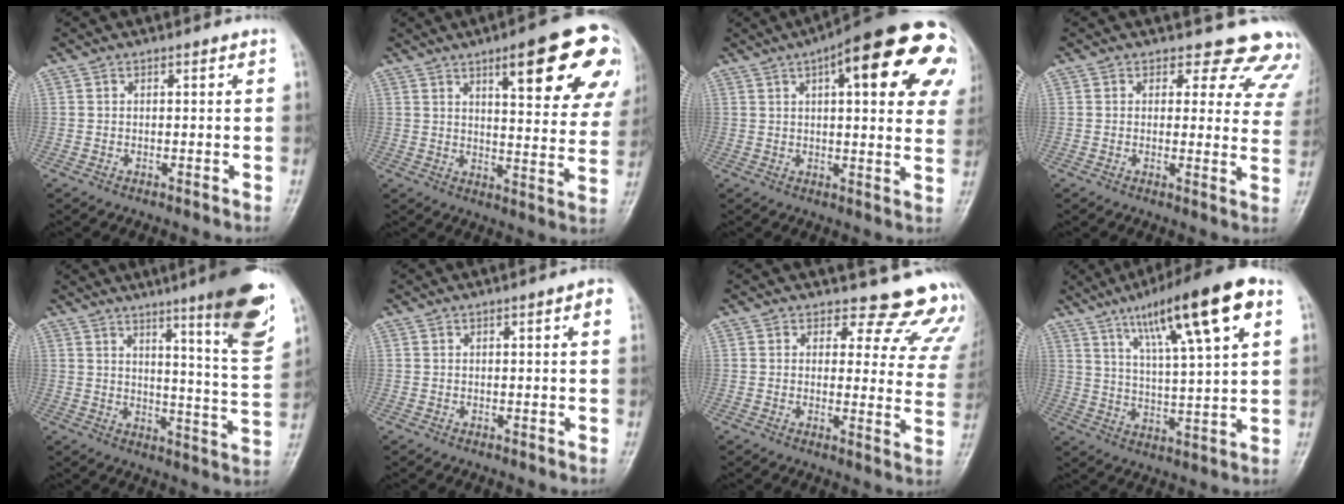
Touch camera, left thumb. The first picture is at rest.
{"total": 20.7, "force": [10.3, 5.5, 17.2], "torque": [-0.188, -0.031, 0.135]}
{"total": 25.4, "force": [9.9, 7.9, 22.0], "torque": [-0.241, 0.016, 0.125]}
{"total": 12.1, "force": [10.7, 5.3, 2.2], "torque": [0.029, -0.071, 0.084]}
{"total": 16.7, "force": [9.7, 1.4, 13.5], "torque": [-0.167, -0.057, 0.135]}
{"total": 2.5, "force": [0.8, 0.5, 2.3], "torque": [-0.027, 0.004, 0.007]}
{"total": 13.9, "force": [12.7, 5.0, 2.2], "torque": [0.028, -0.108, 0.111]}
{"total": 18.9, "force": [9.1, 3.6, 16.2], "torque": [-0.246, -0.011, 0.148]}